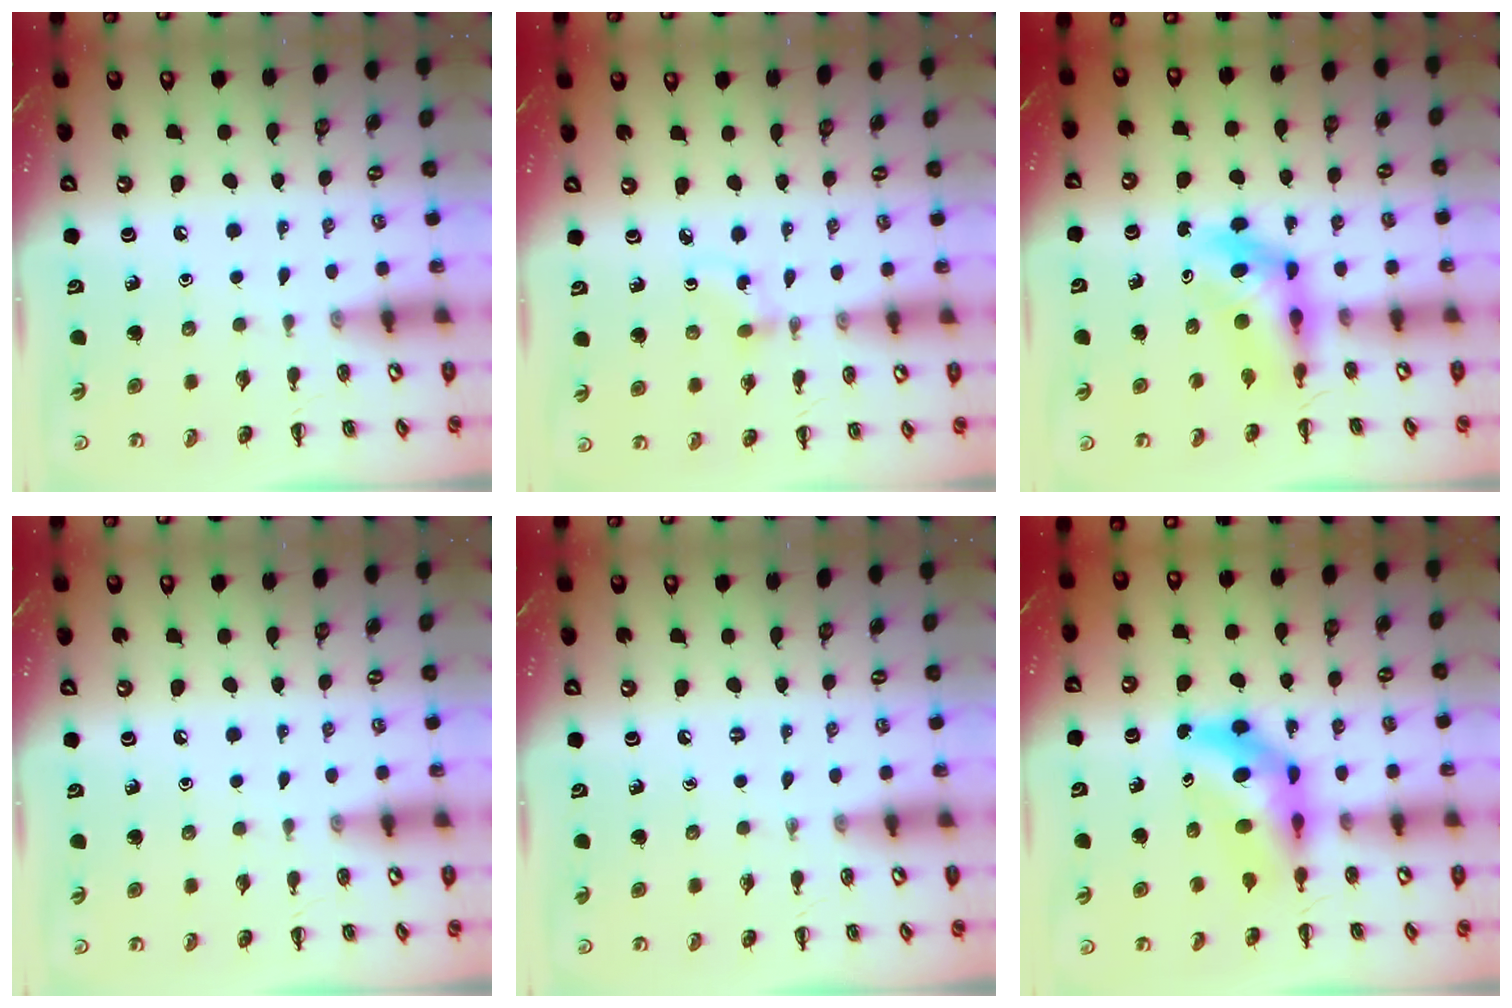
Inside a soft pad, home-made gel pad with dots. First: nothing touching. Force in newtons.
{"total": 1.9, "press": 1.7, "slide": 0.7}
{"total": 5.0, "press": 4.9, "slide": 0.9}
{"total": 0.0}
{"total": 0.0}
{"total": 7.0, "press": 6.7, "slide": 2.1}